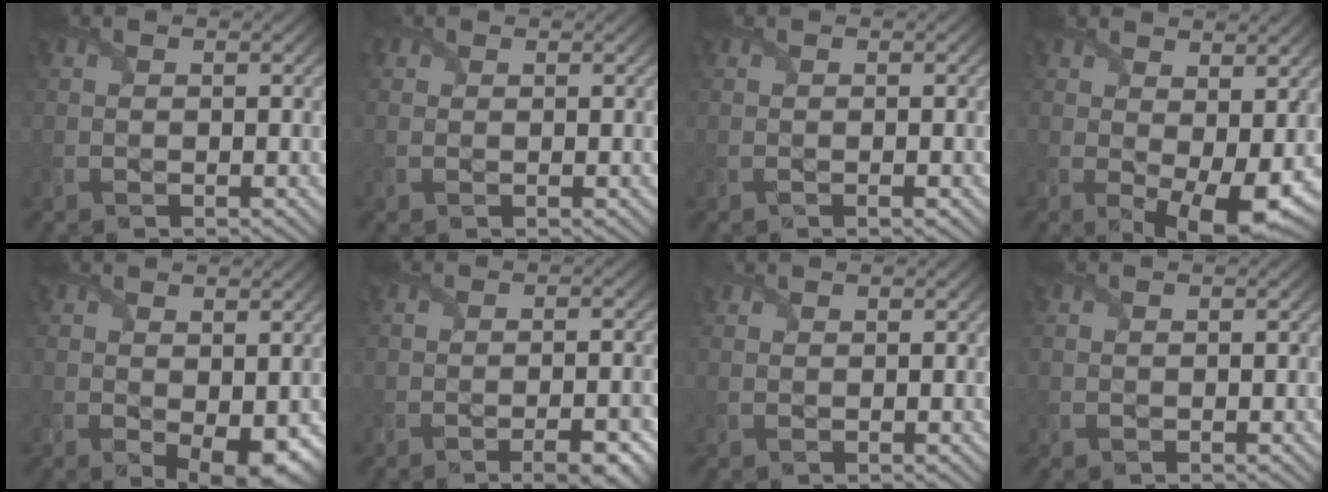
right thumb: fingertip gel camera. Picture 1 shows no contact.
{"total": 0.7, "force": [0.4, 0.5, 0.1], "torque": [-0.002, -0.005, 0.003]}
{"total": 0.7, "force": [-0.4, 0.0, 0.5], "torque": [-0.012, -0.006, -0.008]}
{"total": 6.7, "force": [0.4, 3.2, 6.0], "torque": [-0.106, -0.025, 0.019]}
{"total": 4.4, "force": [-0.5, 2.4, 3.7], "torque": [-0.063, -0.020, 0.004]}
{"total": 4.1, "force": [-2.3, 1.1, 3.2], "torque": [-0.047, -0.002, -0.027]}
{"total": 0.7, "force": [0.6, 0.3, 0.1], "torque": [-0.007, -0.001, 0.017]}
{"total": 0.0}